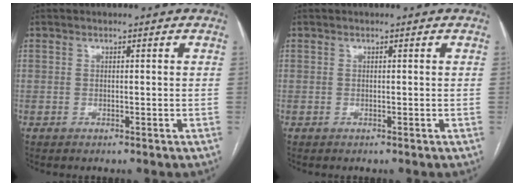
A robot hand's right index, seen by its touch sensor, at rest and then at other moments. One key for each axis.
{"total": 0.0}